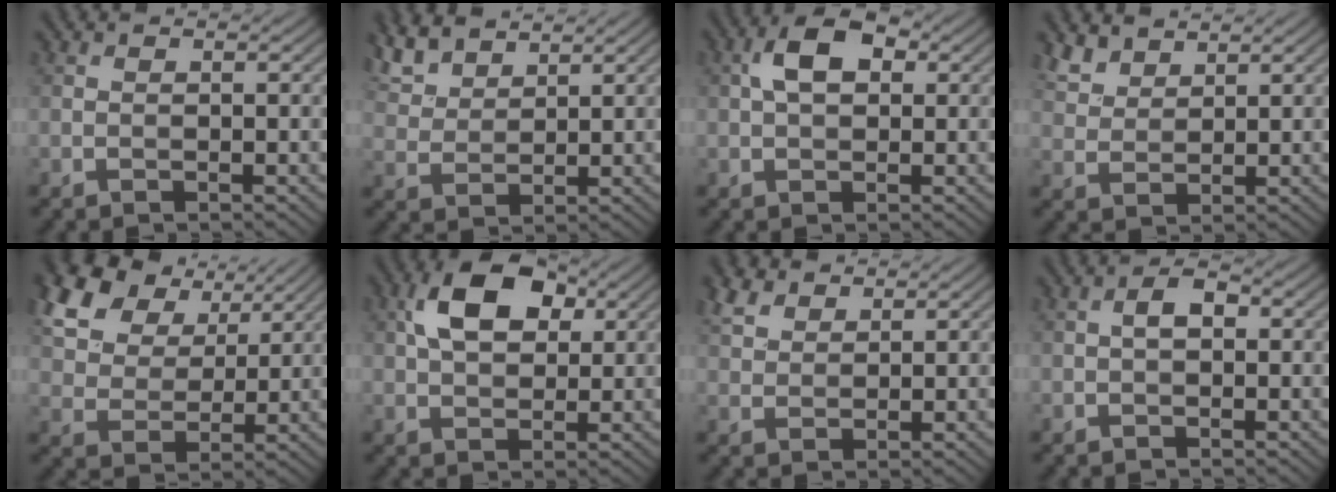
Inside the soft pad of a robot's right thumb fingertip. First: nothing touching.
{"total": 6.5, "force": [5.1, 2.6, 3.1], "torque": [-0.086, 0.015, 0.109]}
{"total": 5.4, "force": [1.3, 3.3, 4.1], "torque": [-0.078, 0.011, 0.014]}
{"total": 4.0, "force": [3.2, 1.8, 1.6], "torque": [-0.043, 0.003, 0.074]}
{"total": 13.6, "force": [7.7, 8.4, 7.5], "torque": [-0.209, 0.025, 0.148]}
{"total": 8.8, "force": [2.9, 5.3, 6.4], "torque": [-0.127, 0.013, 0.046]}
{"total": 3.9, "force": [2.8, 2.1, 1.8], "torque": [-0.048, 0.009, 0.061]}
{"total": 2.3, "force": [0.1, 1.3, 1.9], "torque": [-0.032, 0.008, -0.003]}